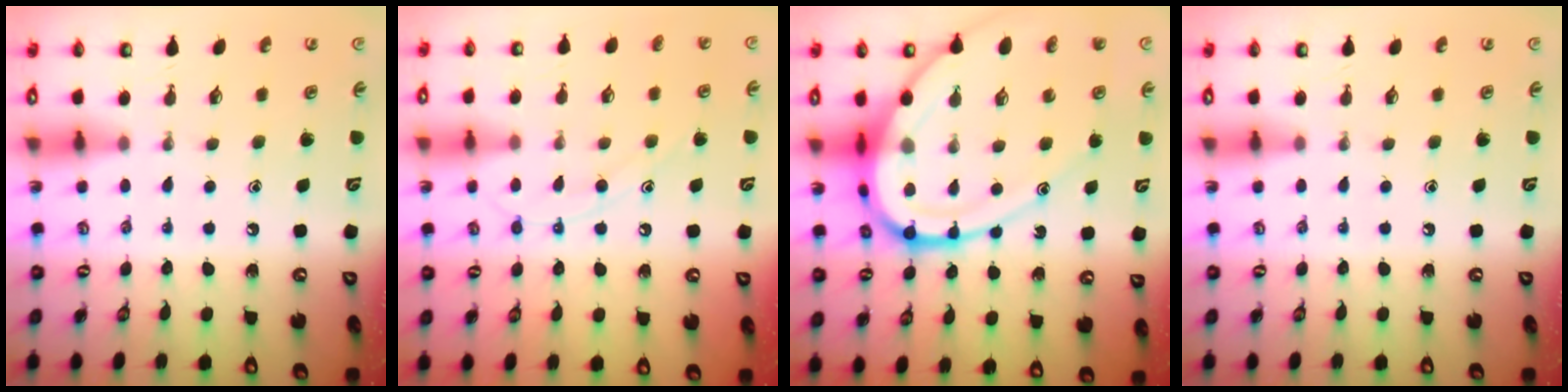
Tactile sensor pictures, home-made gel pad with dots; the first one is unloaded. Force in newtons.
{"total": 9.6, "press": 9.5, "slide": 0.9}
{"total": 21.5, "press": 21.4, "slide": 2.2}
{"total": 0.0}